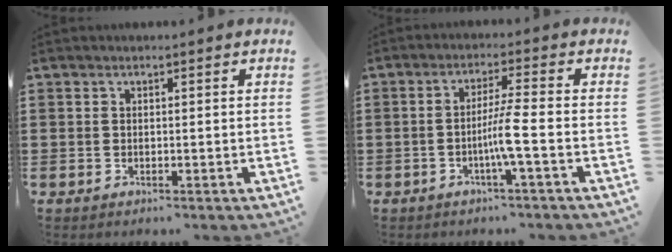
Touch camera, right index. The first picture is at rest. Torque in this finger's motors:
{"motor_torque": [1.13, 1.01, 0.37, 0.11]}